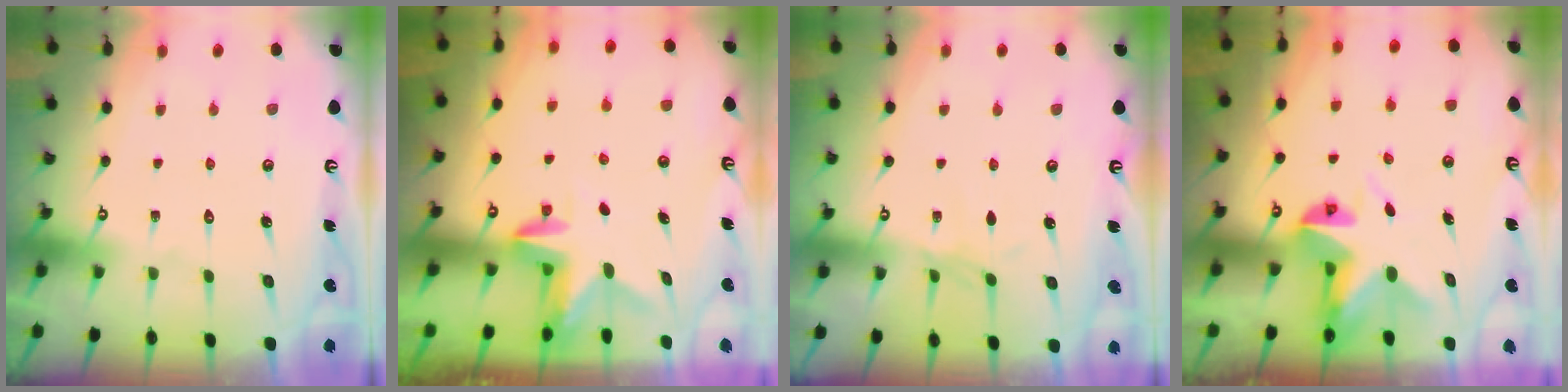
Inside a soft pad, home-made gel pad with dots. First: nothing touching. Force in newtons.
{"total": 3.0, "press": 3.0, "slide": 0.3}
{"total": 2.6, "press": 2.5, "slide": 0.5}
{"total": 5.7, "press": 5.6, "slide": 0.6}